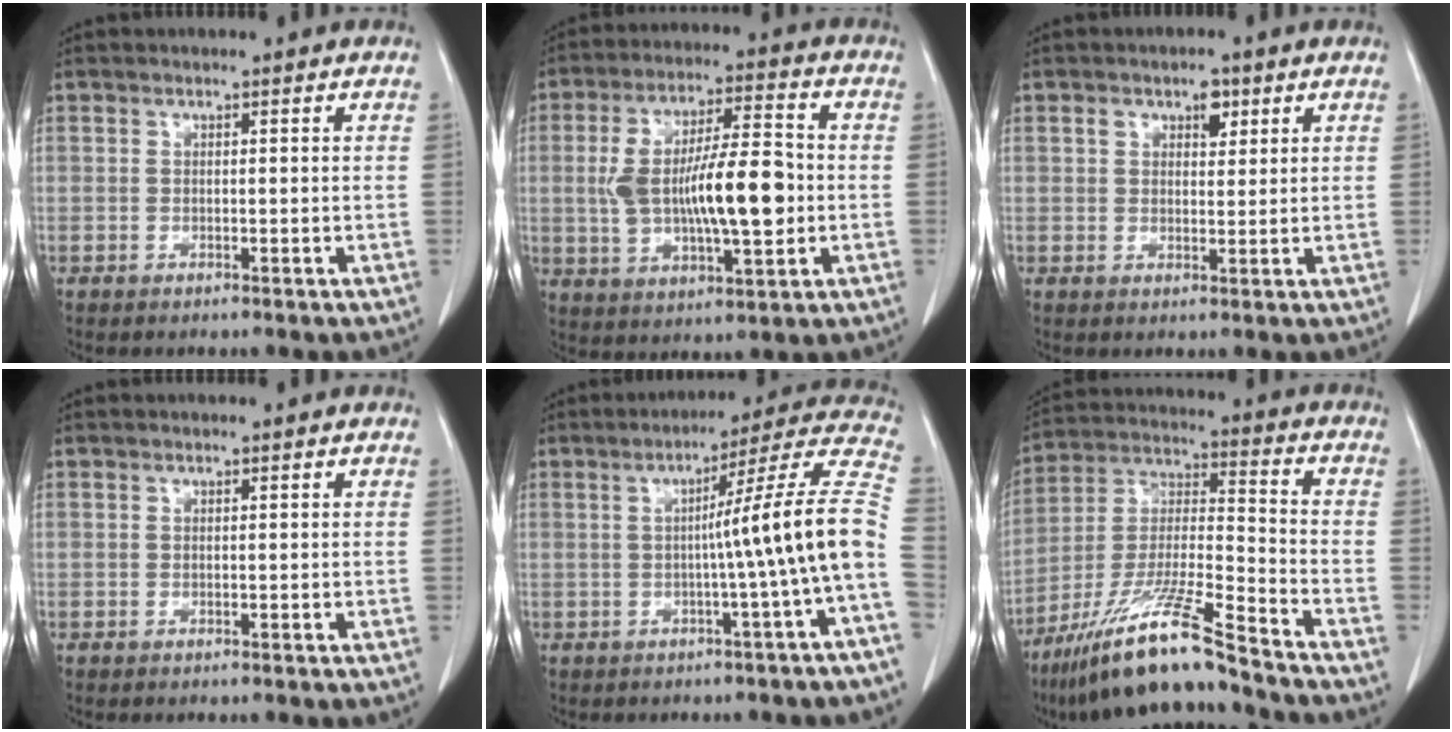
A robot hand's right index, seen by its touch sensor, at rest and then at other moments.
{"total": 15.5, "force": [-0.8, 4.4, 14.9], "torque": [-0.279, 0.014, -0.006]}
{"total": 3.5, "force": [1.7, 1.9, 2.4], "torque": [-0.036, 0.008, 0.028]}
{"total": 0.0}
{"total": 13.4, "force": [-2.0, -2.4, 13.0], "torque": [-0.161, 0.022, -0.034]}
{"total": 16.8, "force": [-12.9, 0.0, 10.8], "torque": [-0.222, -0.027, -0.236]}